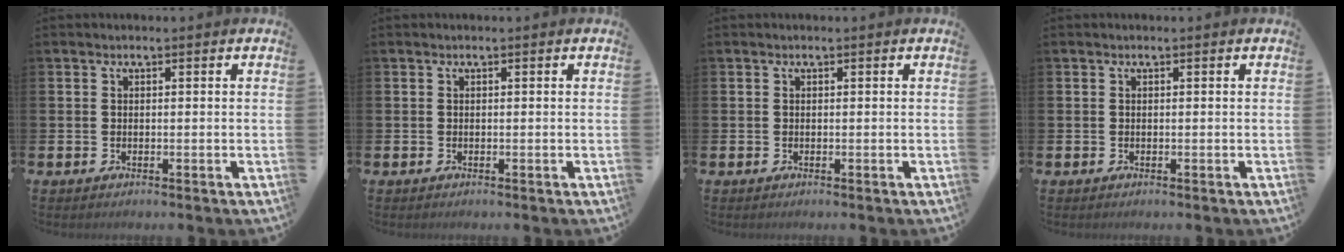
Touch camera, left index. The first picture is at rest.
{"total": 0.0}
{"total": 0.0}
{"total": 0.0}